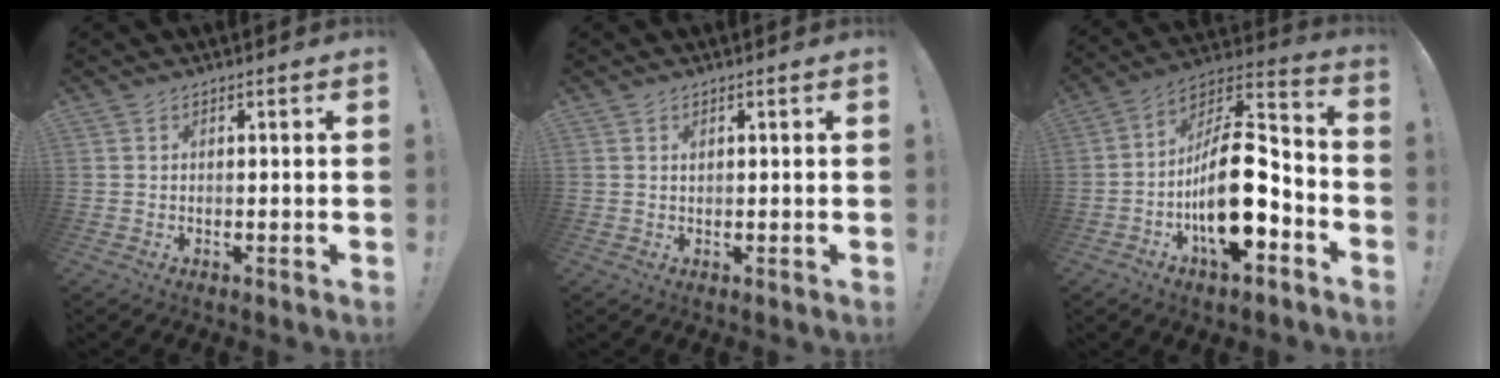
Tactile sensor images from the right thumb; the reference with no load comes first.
{"total": 0.6, "force": [0.3, 0.3, 0.4], "torque": [-0.002, -0.001, 0.004]}
{"total": 20.3, "force": [-5.2, 9.3, 17.2], "torque": [-0.298, 0.030, -0.077]}